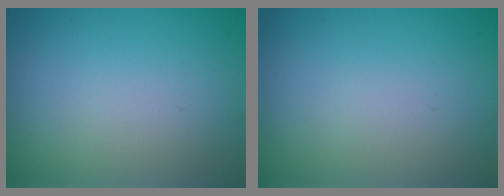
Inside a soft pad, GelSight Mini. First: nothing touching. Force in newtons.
{"total": 0.0}